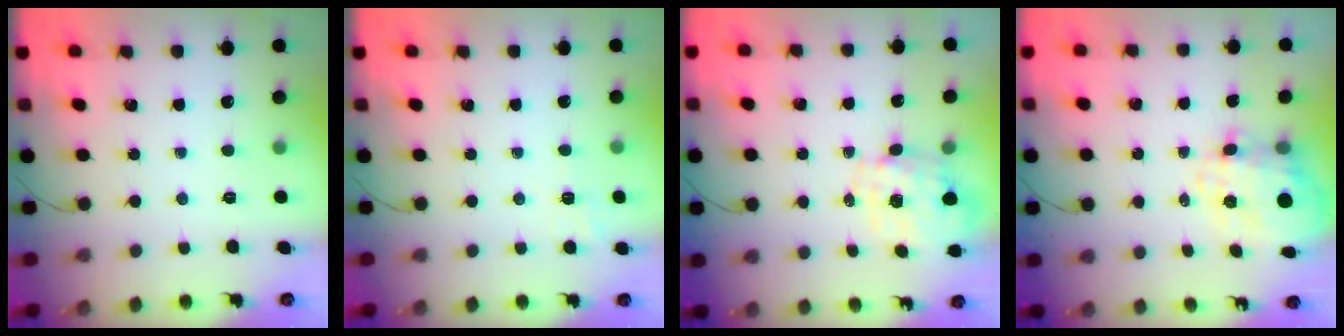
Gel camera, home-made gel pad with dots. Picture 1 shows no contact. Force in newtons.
{"total": 2.6, "press": 2.1, "slide": 1.6}
{"total": 1.3, "press": 1.2, "slide": 0.4}
{"total": 8.9, "press": 8.6, "slide": 2.2}